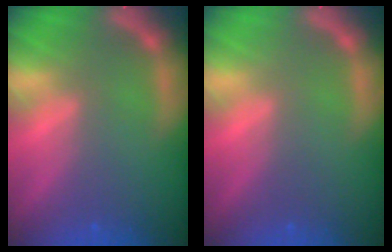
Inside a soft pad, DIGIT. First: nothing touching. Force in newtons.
{"total": 0.0}